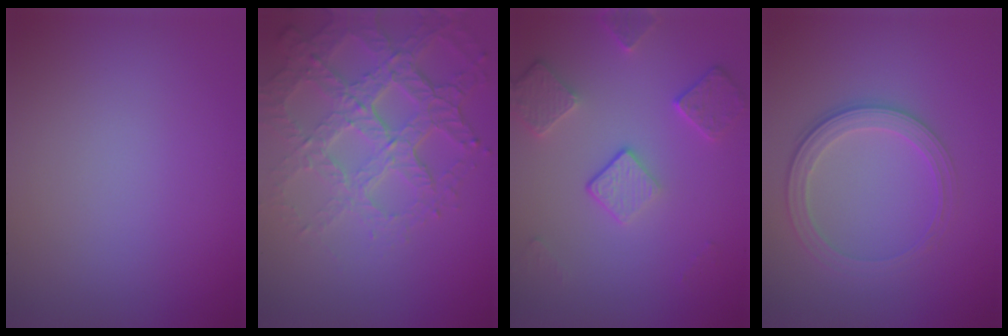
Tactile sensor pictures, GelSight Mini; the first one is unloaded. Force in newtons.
{"total": 7.3, "press": 5.1, "slide": 5.2}
{"total": 4.1, "press": 3.2, "slide": 2.7}
{"total": 2.8, "press": 2.7, "slide": 0.9}